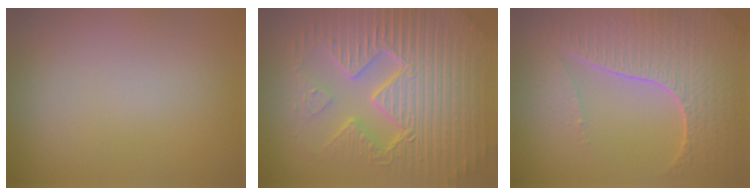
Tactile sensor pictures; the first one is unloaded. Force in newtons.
{"total": 9.6, "press": 6.7, "slide": 6.8}
{"total": 7.1, "press": 5.2, "slide": 4.9}